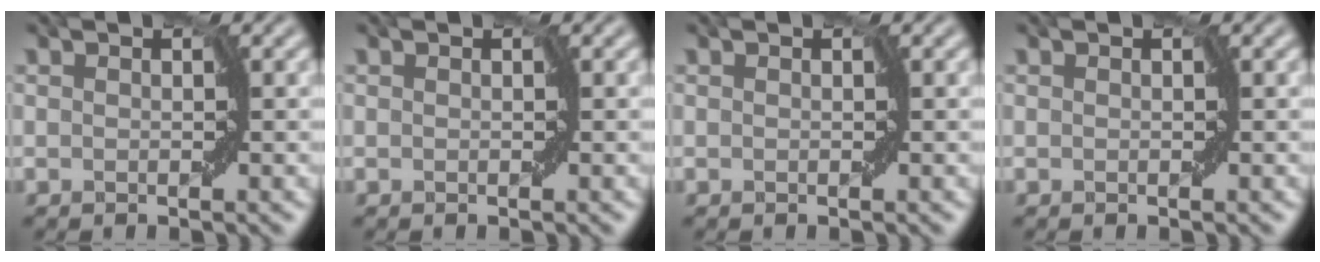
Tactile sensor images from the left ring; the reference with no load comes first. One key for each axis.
{"total": 0.0}
{"total": 0.0}
{"total": 0.0}